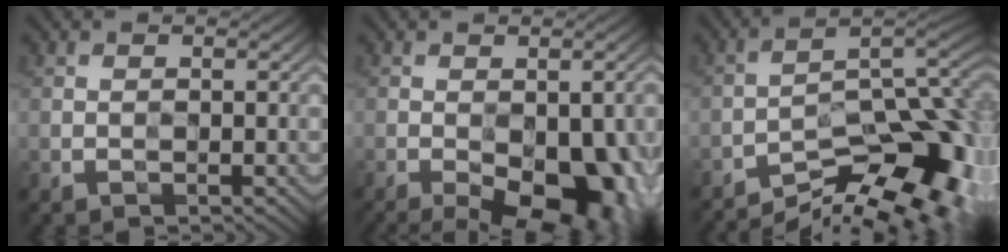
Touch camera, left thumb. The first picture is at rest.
{"total": 17.4, "force": [-7.7, 9.1, 12.7], "torque": [-0.150, -0.019, -0.076]}
{"total": 14.9, "force": [-9.6, 4.6, 10.4], "torque": [-0.152, -0.004, -0.146]}